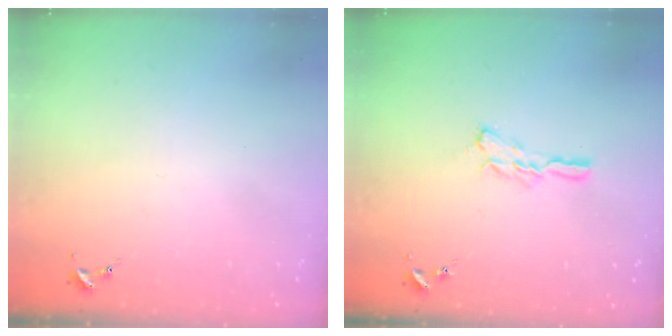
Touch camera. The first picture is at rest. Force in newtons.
{"total": 7.5, "press": 7.5, "slide": 0.3}